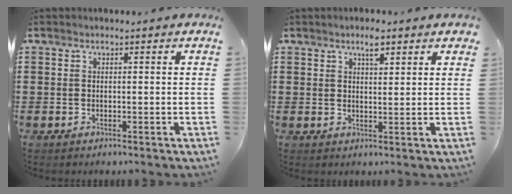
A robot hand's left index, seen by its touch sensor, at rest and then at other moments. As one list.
[{"total": 3.4, "force": [2.6, 0.9, 2.1], "torque": [-0.026, 0.002, 0.041]}]